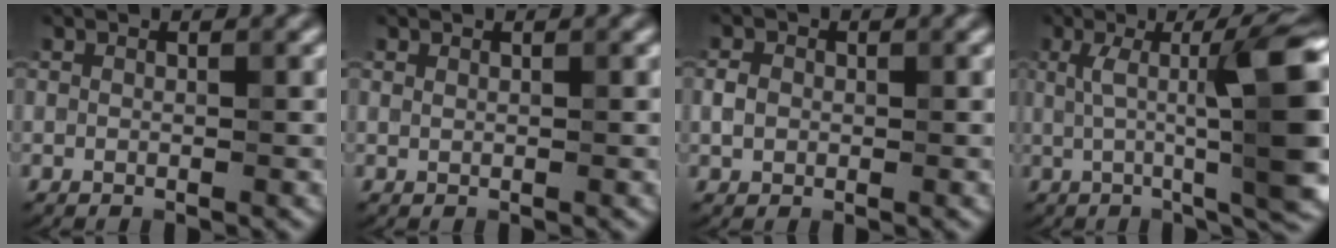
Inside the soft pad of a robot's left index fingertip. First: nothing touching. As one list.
[{"total": 0.0}, {"total": 1.4, "force": [-0.4, 1.2, 0.4], "torque": [-0.013, -0.002, -0.012]}, {"total": 11.2, "force": [0.8, 2.2, 11.0], "torque": [-0.141, 0.002, 0.017]}]